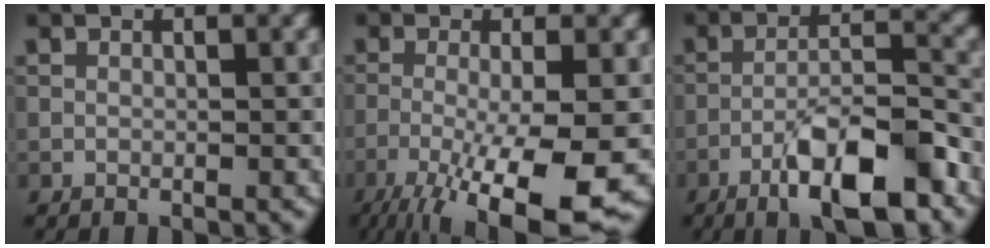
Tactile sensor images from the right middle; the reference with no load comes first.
{"total": 9.7, "force": [-4.3, 2.0, 8.4], "torque": [-0.137, -0.014, -0.072]}
{"total": 9.0, "force": [-5.1, 2.2, 7.1], "torque": [-0.116, 0.012, -0.088]}